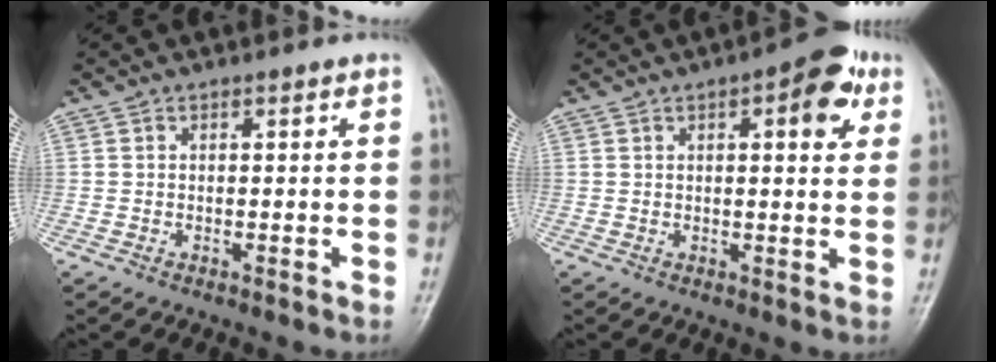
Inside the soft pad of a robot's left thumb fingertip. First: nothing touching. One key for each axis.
{"total": 8.4, "fx": 3.4, "fy": 3.2, "fz": 7.0, "tx": -0.067, "ty": -0.002, "tz": 0.035}